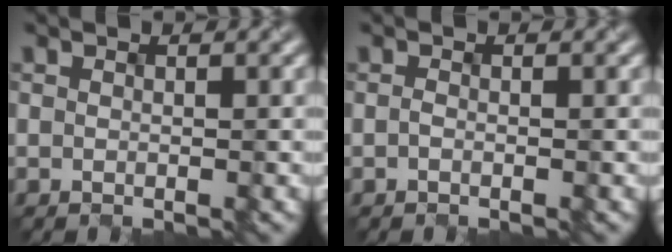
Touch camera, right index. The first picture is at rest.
{"total": 0.6, "force": [-0.3, 0.2, 0.4], "torque": [-0.009, -0.001, -0.005]}